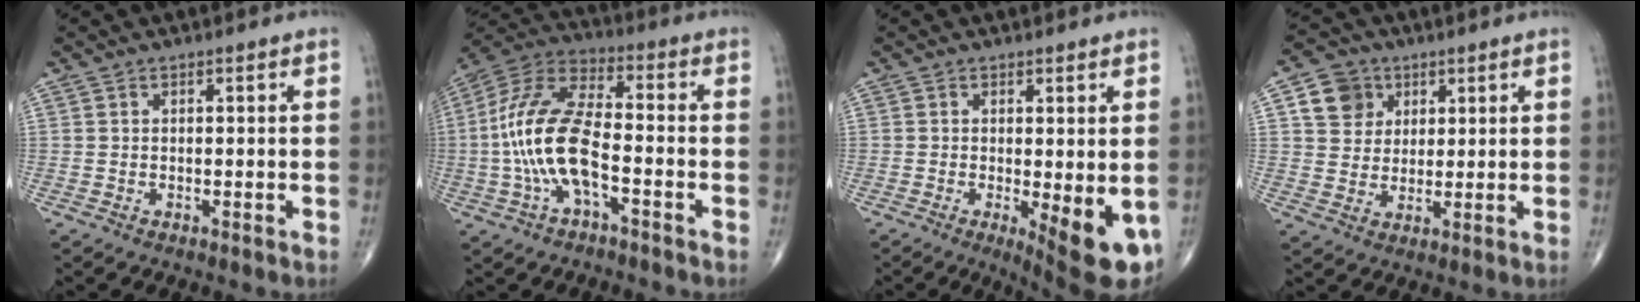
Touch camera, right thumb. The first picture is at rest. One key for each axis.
{"total": 15.4, "fx": -3.3, "fy": 6.5, "fz": 13.5, "tx": -0.287, "ty": 0.043, "tz": -0.066}
{"total": 9.8, "fx": -2.5, "fy": 2.8, "fz": 9.1, "tx": -0.114, "ty": -0.022, "tz": -0.028}
{"total": 7.6, "fx": 3.0, "fy": 6.5, "fz": 2.4, "tx": -0.012, "ty": -0.006, "tz": 0.052}